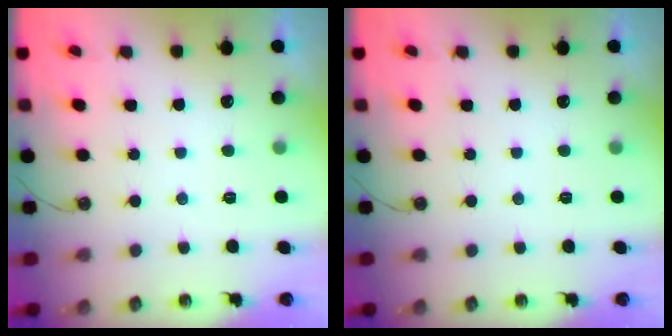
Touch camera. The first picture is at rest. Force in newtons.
{"total": 0.0}